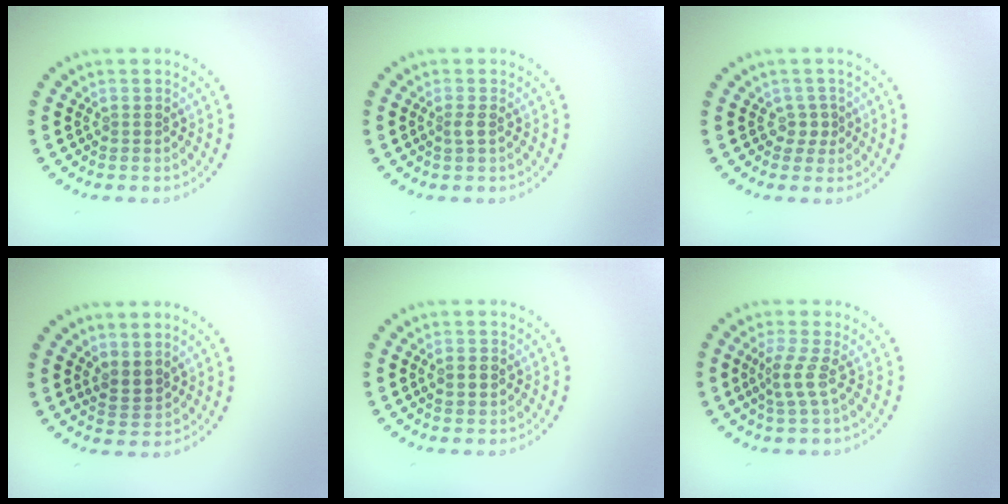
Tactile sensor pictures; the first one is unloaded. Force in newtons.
{"total": 0.9, "press": 0.6, "slide": 0.7}
{"total": 1.3, "press": 0.9, "slide": 0.9}
{"total": 2.0, "press": 1.6, "slide": 1.2}
{"total": 1.2, "press": 1.2, "slide": 0.0}
{"total": 2.1, "press": 1.4, "slide": 1.6}